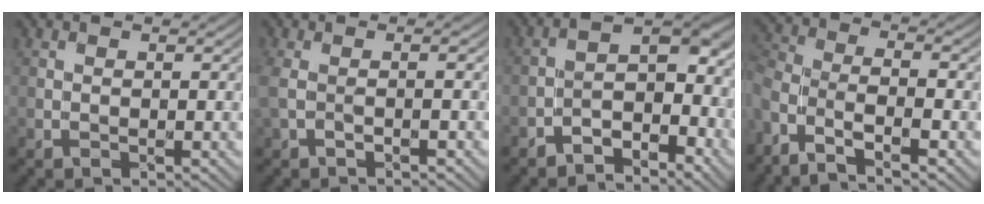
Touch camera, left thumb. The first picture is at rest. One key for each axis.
{"total": 2.3, "fx": -0.2, "fy": 0.1, "fz": 2.3, "tx": -0.056, "ty": -0.002, "tz": -0.006}
{"total": 5.1, "fx": -4.1, "fy": 2.1, "fz": 2.2, "tx": -0.012, "ty": 0.010, "tz": -0.081}
{"total": 5.1, "fx": -3.9, "fy": 1.1, "fz": 3.0, "tx": -0.072, "ty": -0.004, "tz": -0.081}